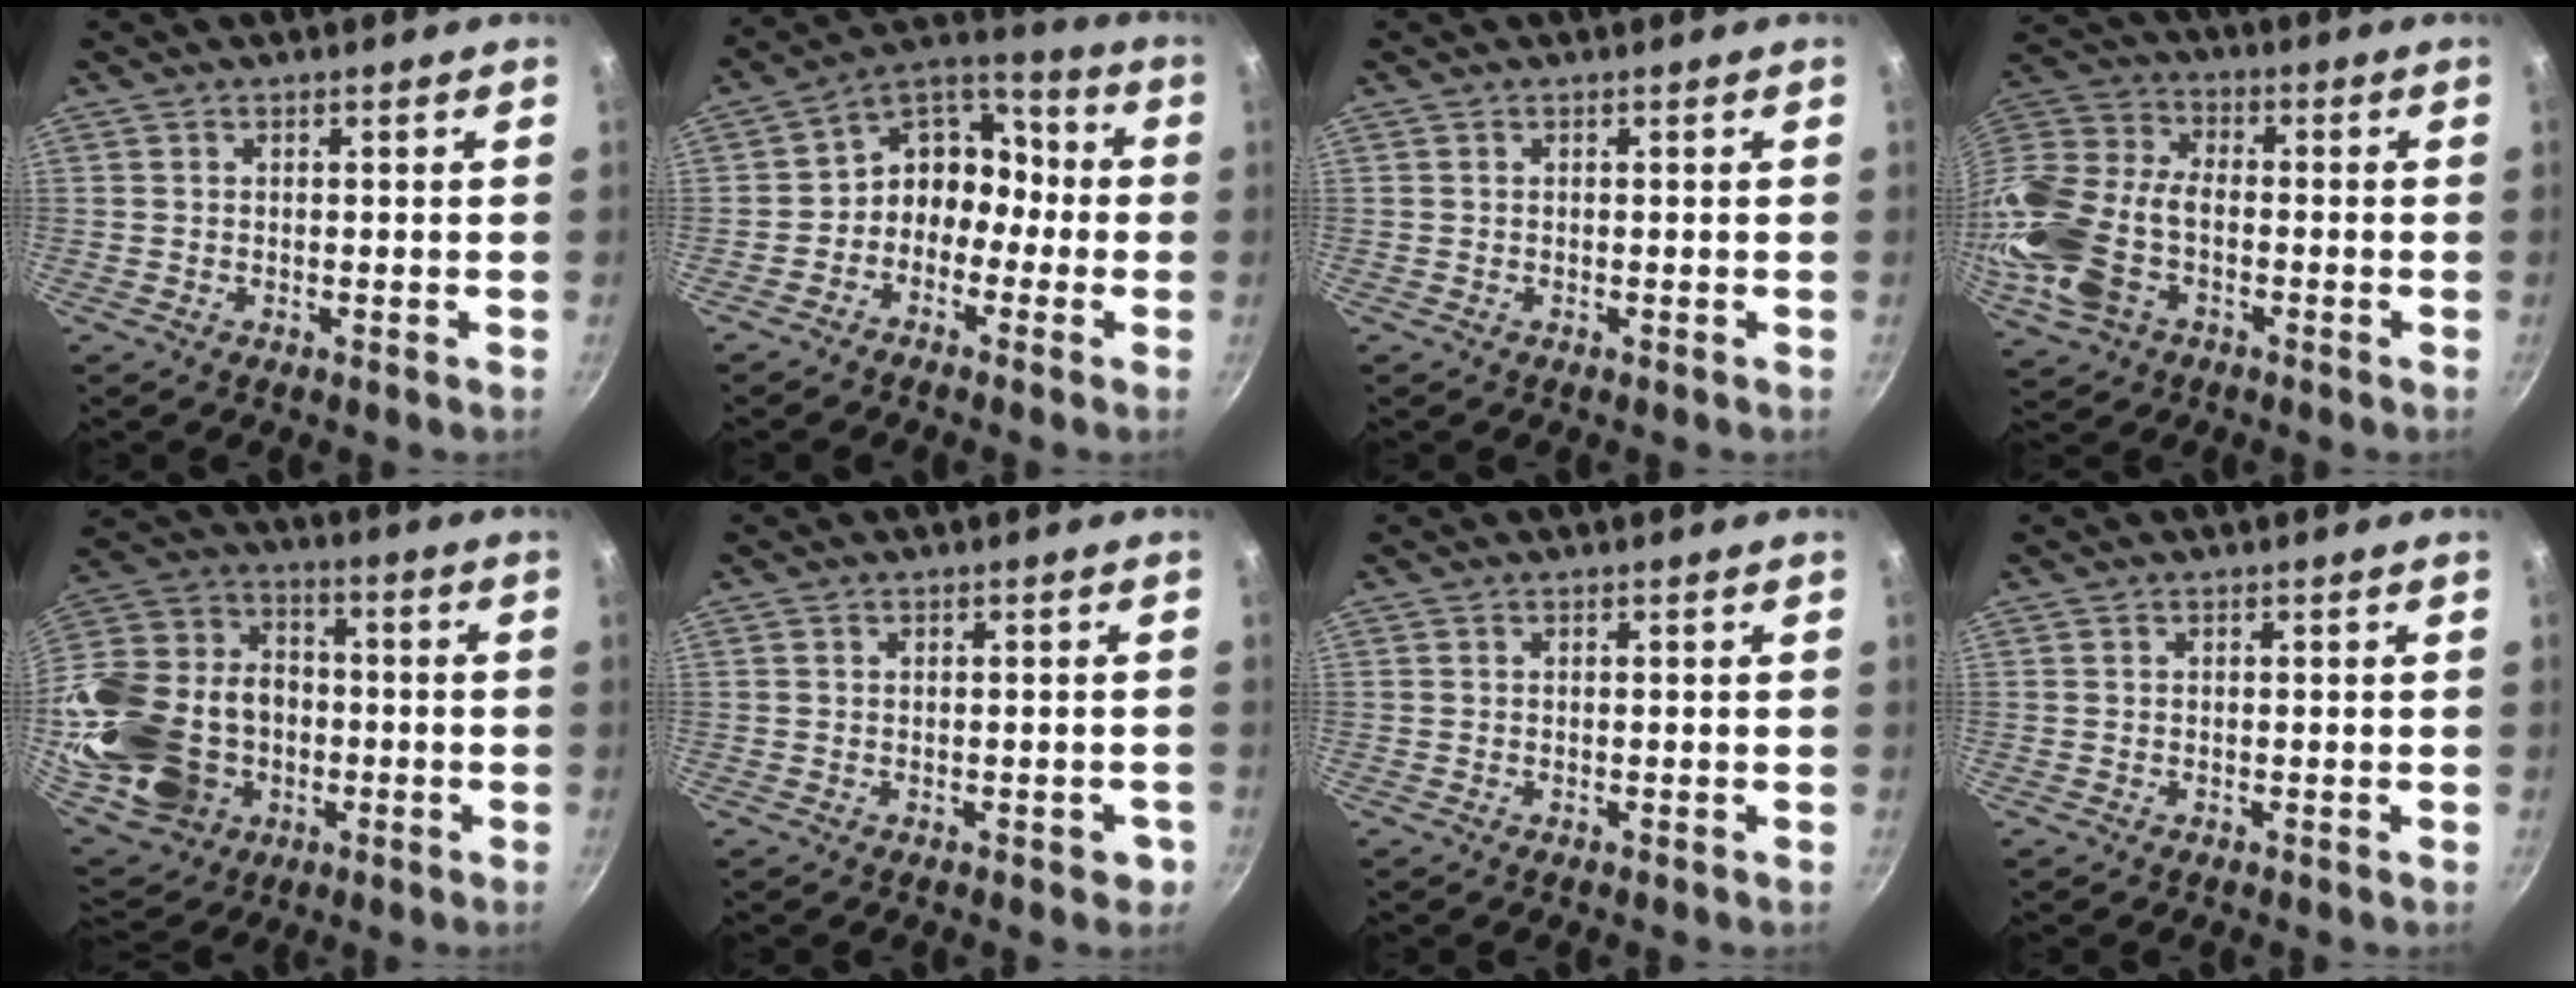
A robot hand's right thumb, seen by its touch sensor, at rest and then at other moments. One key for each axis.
{"total": 10.1, "fx": -2.6, "fy": 8.4, "fz": 5.0, "tx": -0.033, "ty": 0.062, "tz": -0.067}
{"total": 0.0}
{"total": 19.3, "fx": -5.5, "fy": 12.5, "fz": 13.7, "tx": -0.306, "ty": 0.030, "tz": -0.114}
{"total": 29.6, "fx": -4.8, "fy": 23.1, "fz": 17.8, "tx": -0.360, "ty": 0.044, "tz": -0.055}
{"total": 2.1, "fx": -0.7, "fy": 1.3, "fz": 1.6, "tx": 0.000, "ty": 0.013, "tz": -0.005}
{"total": 0.0}
{"total": 0.0}